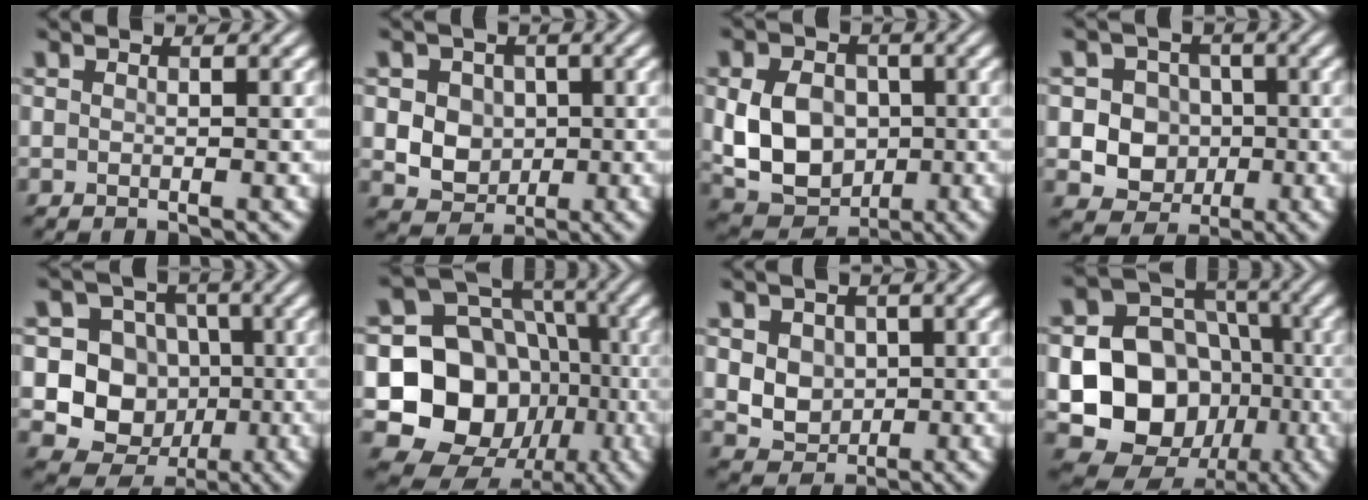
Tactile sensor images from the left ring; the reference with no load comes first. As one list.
[{"total": 5.6, "force": [0.9, 4.8, 2.7], "torque": [-0.043, 0.013, 0.011]}, {"total": 7.7, "force": [-0.3, 6.0, 4.9], "torque": [-0.102, -0.006, -0.008]}, {"total": 5.9, "force": [-0.5, 5.4, 2.1], "torque": [-0.021, 0.018, -0.032]}, {"total": 8.6, "force": [-0.7, 8.0, 3.1], "torque": [-0.044, 0.010, -0.034]}, {"total": 14.1, "force": [-2.7, 11.9, 7.2], "torque": [-0.126, -0.013, -0.066]}, {"total": 5.0, "force": [1.2, 4.2, 2.5], "torque": [-0.051, 0.010, 0.023]}, {"total": 14.7, "force": [-2.9, 12.5, 7.0], "torque": [-0.129, -0.016, -0.069]}]